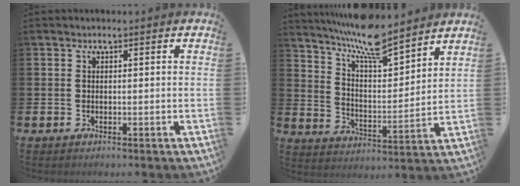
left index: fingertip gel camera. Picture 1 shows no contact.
{"total": 9.4, "force": [8.7, 1.1, 3.4], "torque": [-0.092, -0.059, 0.155]}